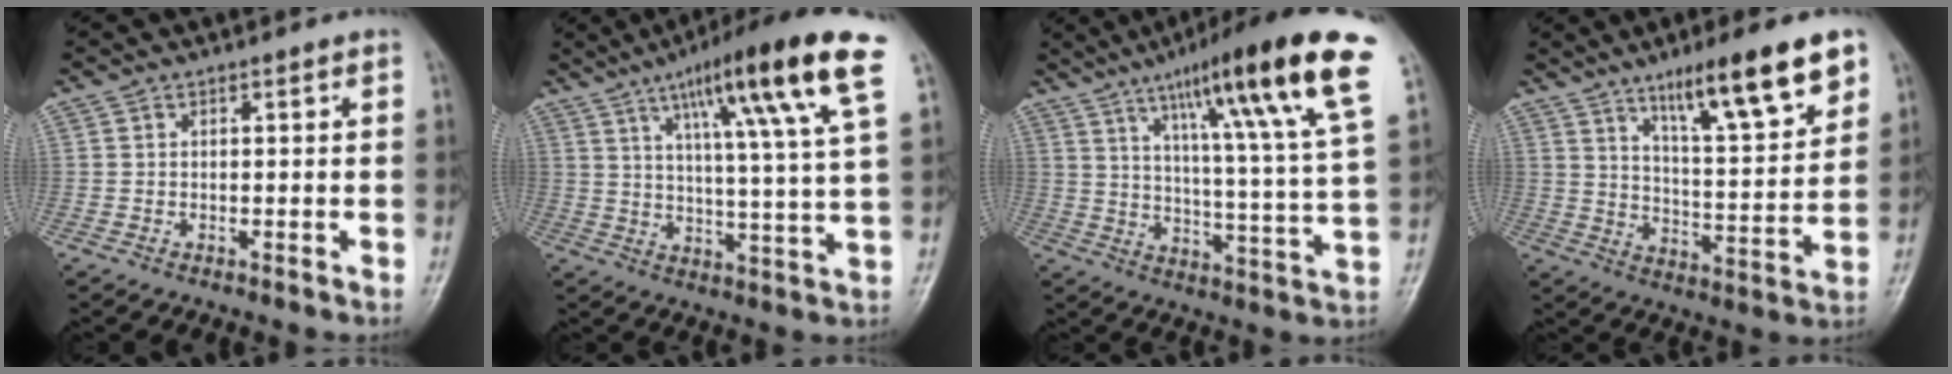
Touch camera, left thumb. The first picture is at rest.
{"total": 19.7, "force": [10.0, 1.5, 17.0], "torque": [-0.249, -0.027, 0.146]}
{"total": 23.5, "force": [13.1, 1.7, 19.4], "torque": [-0.277, -0.040, 0.190]}
{"total": 16.7, "force": [10.2, 3.1, 12.8], "torque": [-0.181, -0.050, 0.168]}